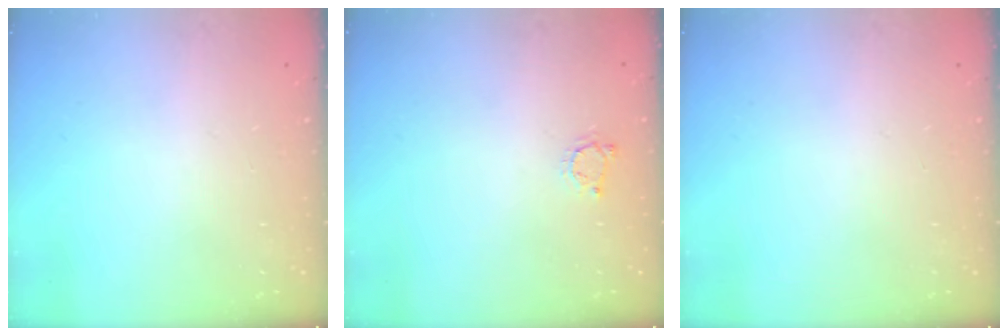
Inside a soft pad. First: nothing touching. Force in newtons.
{"total": 3.3, "press": 3.2, "slide": 0.5}
{"total": 0.0}